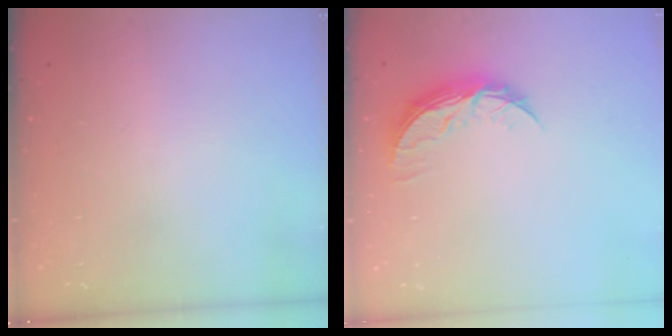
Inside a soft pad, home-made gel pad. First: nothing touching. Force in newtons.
{"total": 8.2, "press": 8.2, "slide": 0.5}